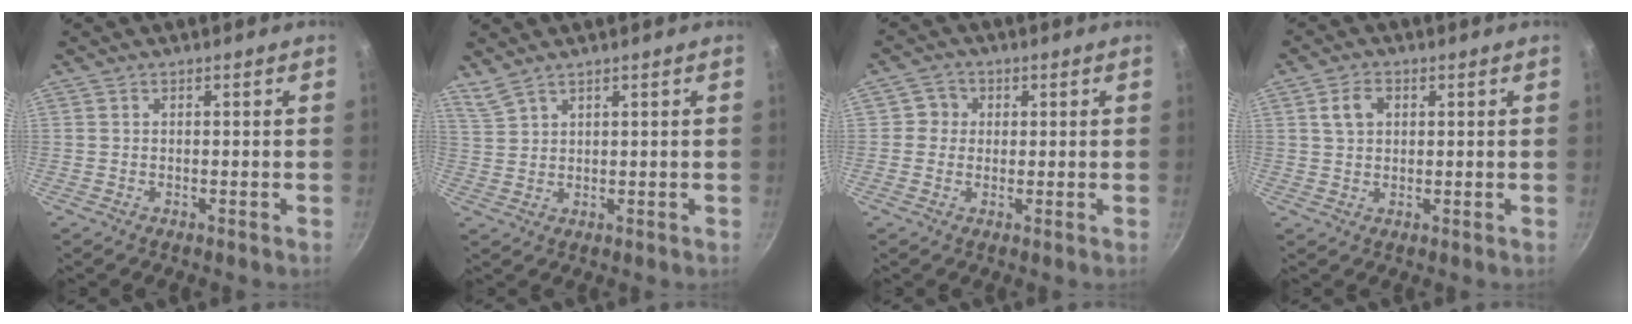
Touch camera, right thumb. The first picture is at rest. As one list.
[{"total": 3.2, "force": [2.8, 0.7, 1.3], "torque": [-0.029, -0.007, 0.067]}, {"total": 3.4, "force": [0.5, 3.3, 0.7], "torque": [0.018, 0.002, -0.002]}, {"total": 4.3, "force": [1.3, 3.0, 2.7], "torque": [-0.037, 0.004, 0.021]}]